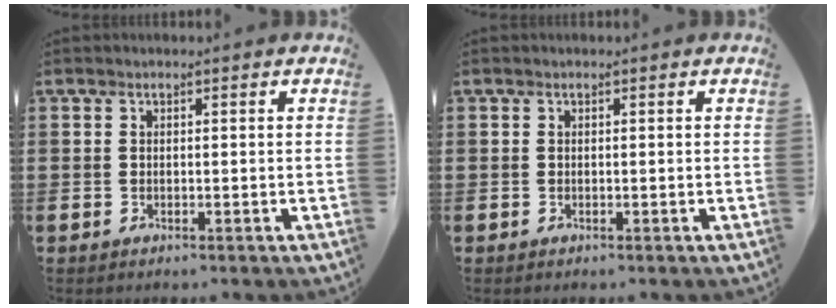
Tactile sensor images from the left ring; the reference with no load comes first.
{"total": 0.0}